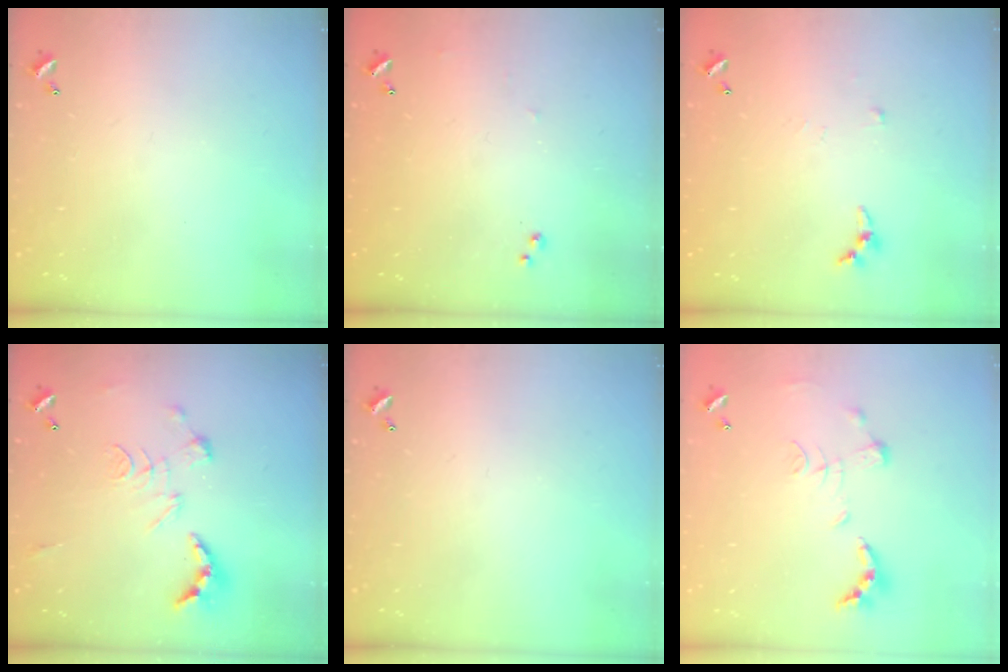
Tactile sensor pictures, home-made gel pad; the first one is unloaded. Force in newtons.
{"total": 5.2, "press": 5.2, "slide": 0.6}
{"total": 4.1, "press": 4.1, "slide": 0.4}
{"total": 2.6, "press": 2.1, "slide": 1.5}
{"total": 0.0}
{"total": 1.3, "press": 1.2, "slide": 0.3}